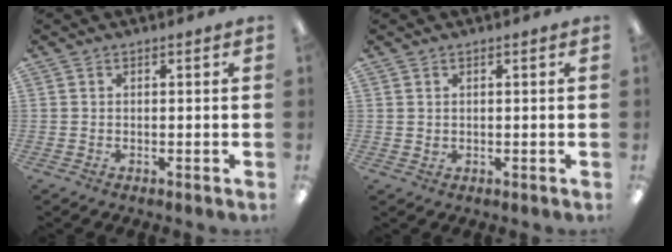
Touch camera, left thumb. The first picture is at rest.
{"total": 0.8, "force": [0.5, 0.5, 0.3], "torque": [-0.007, 0.002, 0.010]}